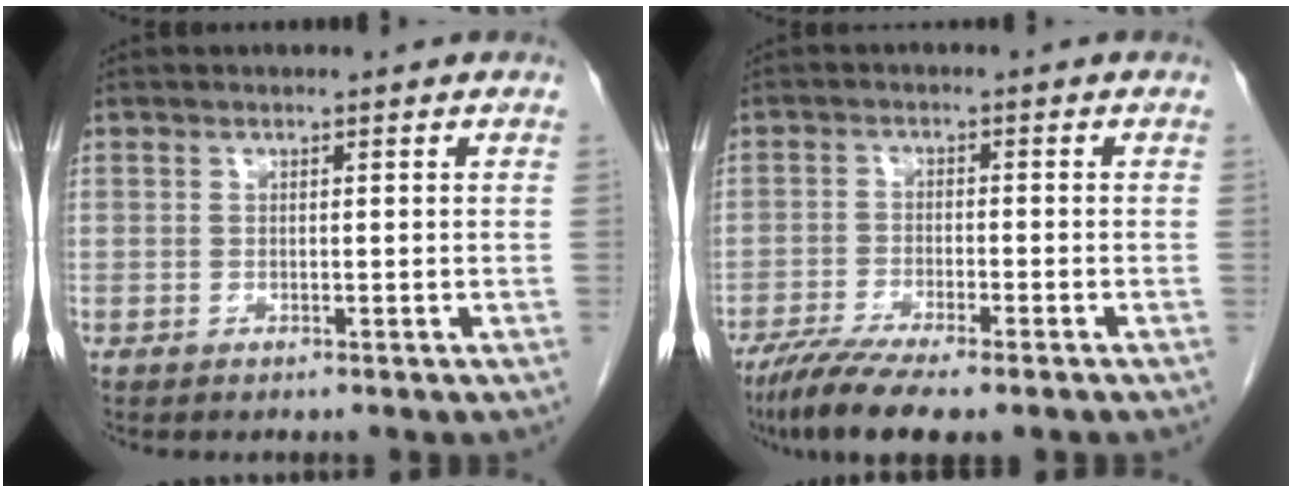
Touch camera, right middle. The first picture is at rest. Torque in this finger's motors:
{"motor_torque": [1.16, -0.97, 0.25, 0.11]}